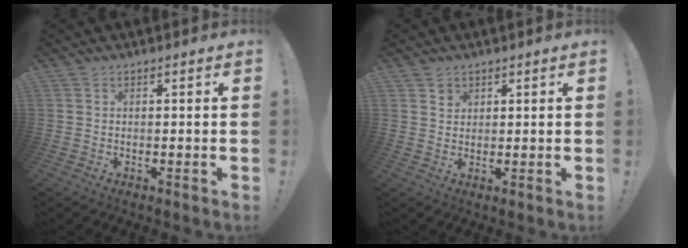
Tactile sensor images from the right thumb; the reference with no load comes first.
{"total": 2.1, "force": [1.4, 1.6, 0.2], "torque": [0.017, -0.013, 0.021]}